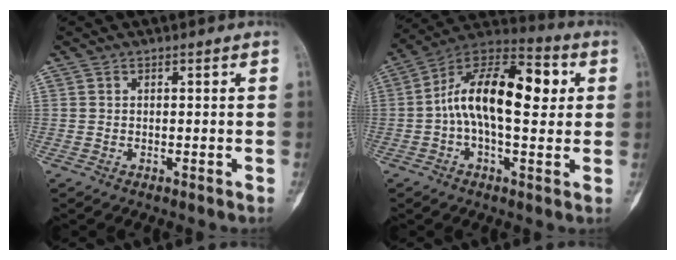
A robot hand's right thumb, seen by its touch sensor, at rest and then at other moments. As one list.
[{"total": 18.6, "force": [1.9, 9.2, 16.1], "torque": [-0.248, 0.035, 0.019]}]